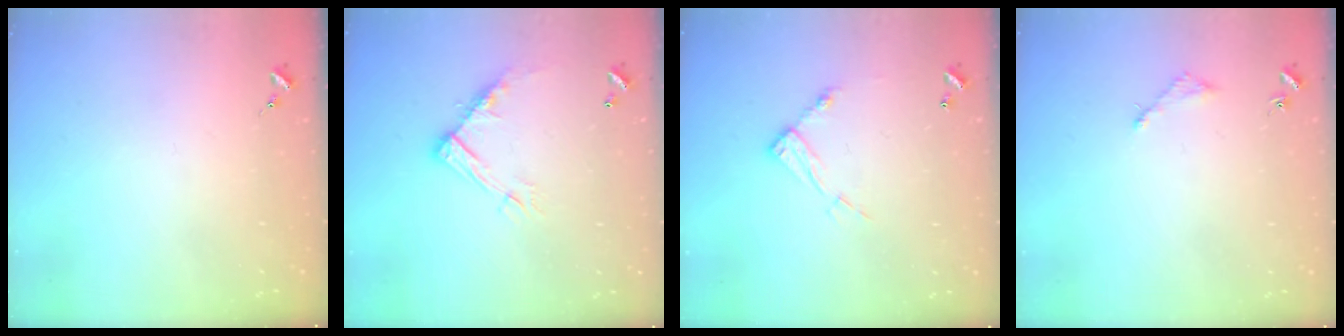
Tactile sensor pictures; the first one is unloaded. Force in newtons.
{"total": 11.8, "press": 11.8, "slide": 0.5}
{"total": 10.4, "press": 10.3, "slide": 0.7}
{"total": 3.0, "press": 3.0, "slide": 0.4}